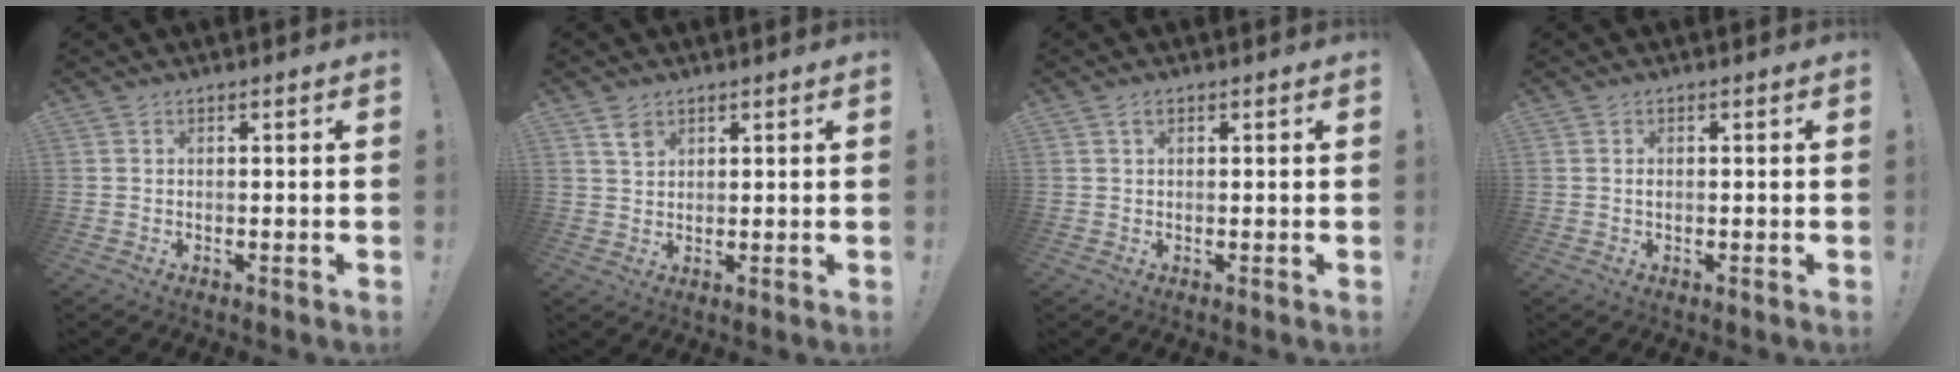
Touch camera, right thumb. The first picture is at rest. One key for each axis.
{"total": 3.3, "fx": 2.1, "fy": 2.1, "fz": 1.4, "tx": -0.015, "ty": -0.010, "tz": 0.038}
{"total": 1.5, "fx": 0.8, "fy": 0.9, "fz": 1.0, "tx": -0.018, "ty": 0.001, "tz": 0.015}
{"total": 0.5, "fx": 0.0, "fy": 0.4, "fz": 0.4, "tx": -0.010, "ty": 0.004, "tz": -0.001}